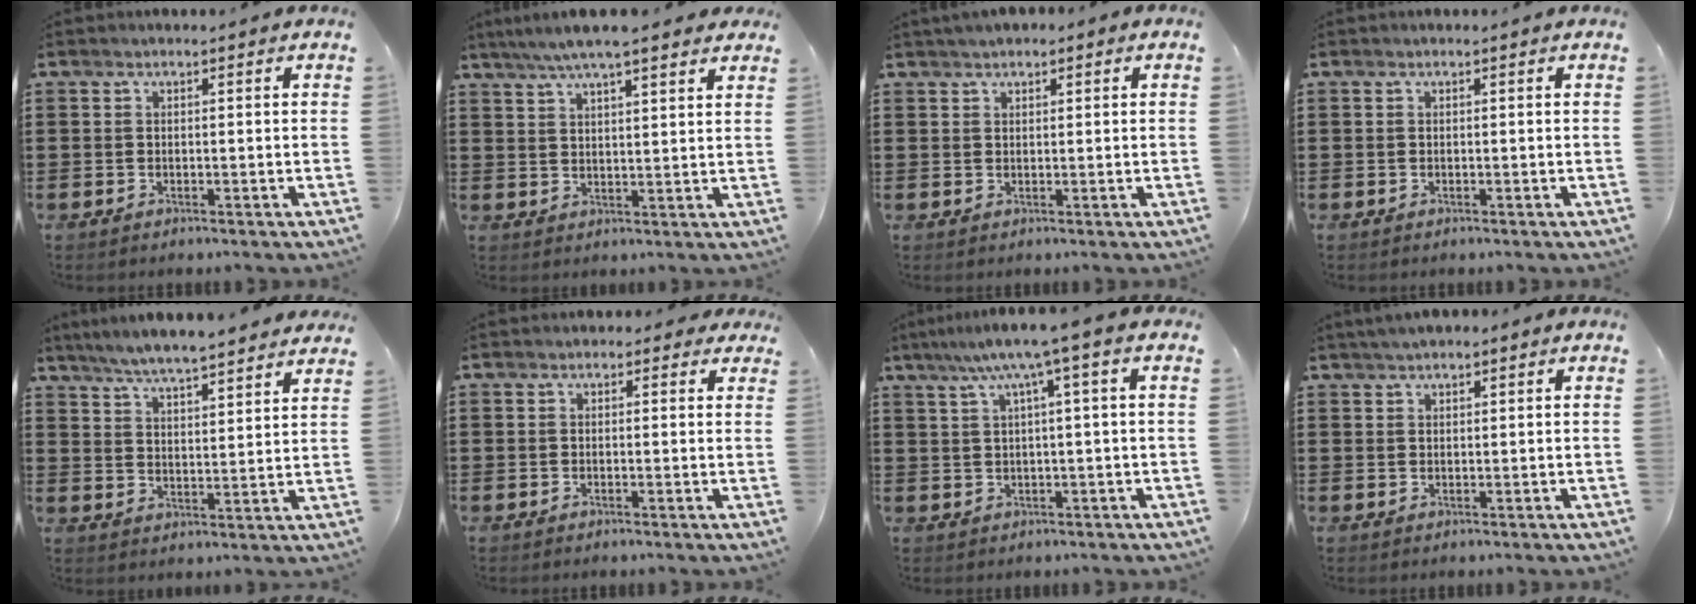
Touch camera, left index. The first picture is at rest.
{"total": 6.1, "force": [4.9, 0.6, 3.6], "torque": [-0.081, -0.007, 0.087]}
{"total": 1.3, "force": [1.1, 0.6, 0.5], "torque": [-0.013, 0.006, 0.020]}
{"total": 0.0}
{"total": 5.3, "force": [5.2, -0.2, 1.1], "torque": [-0.044, -0.024, 0.091]}
{"total": 1.2, "force": [0.5, 1.0, 0.6], "torque": [-0.008, 0.006, 0.005]}
{"total": 6.1, "force": [2.2, -0.2, 5.7], "torque": [-0.115, -0.003, 0.032]}
{"total": 1.5, "force": [1.3, 0.5, 0.8], "torque": [-0.017, 0.004, 0.024]}